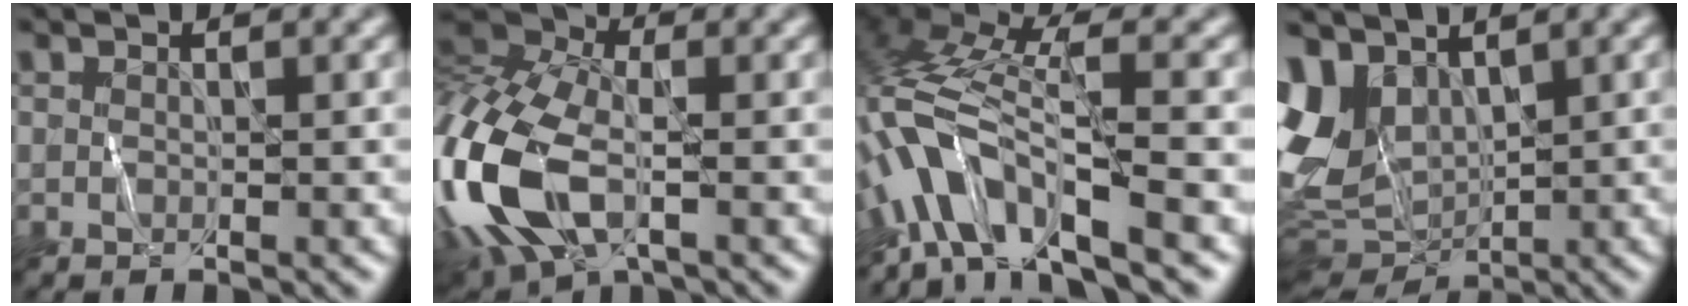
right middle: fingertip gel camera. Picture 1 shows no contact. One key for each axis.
{"total": 13.8, "fx": -3.8, "fy": 7.6, "fz": 10.9, "tx": -0.263, "ty": -0.006, "tz": -0.086}
{"total": 10.1, "fx": -4.9, "fy": 3.0, "fz": 8.3, "tx": -0.167, "ty": 0.017, "tz": -0.099}
{"total": 8.5, "fx": 2.2, "fy": 5.7, "fz": 5.9, "tx": -0.152, "ty": -0.007, "tz": 0.047}